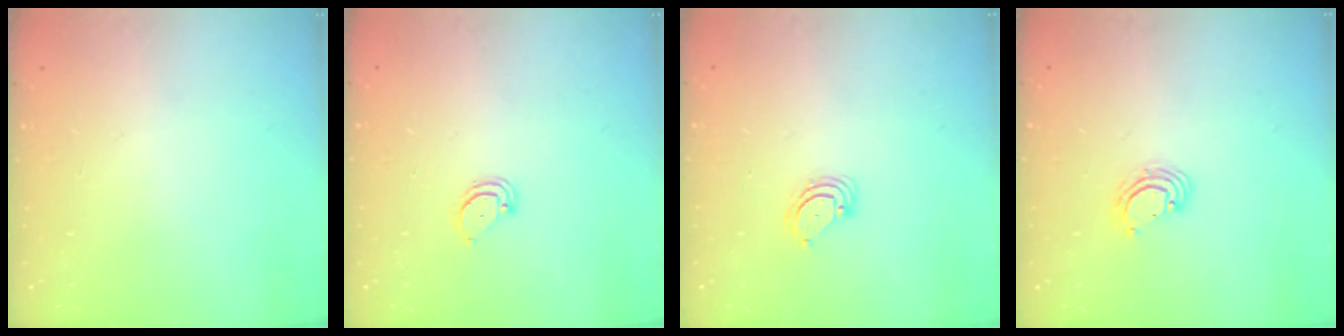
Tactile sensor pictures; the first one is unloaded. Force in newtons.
{"total": 2.6, "press": 2.6, "slide": 0.2}
{"total": 3.7, "press": 3.7, "slide": 0.3}
{"total": 3.7, "press": 3.7, "slide": 0.2}